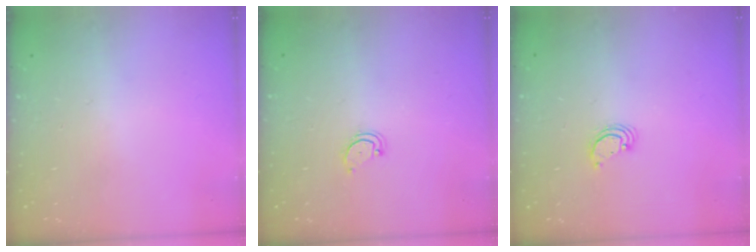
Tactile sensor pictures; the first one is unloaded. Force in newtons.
{"total": 3.2, "press": 3.2, "slide": 0.3}
{"total": 2.7, "press": 2.7, "slide": 0.2}